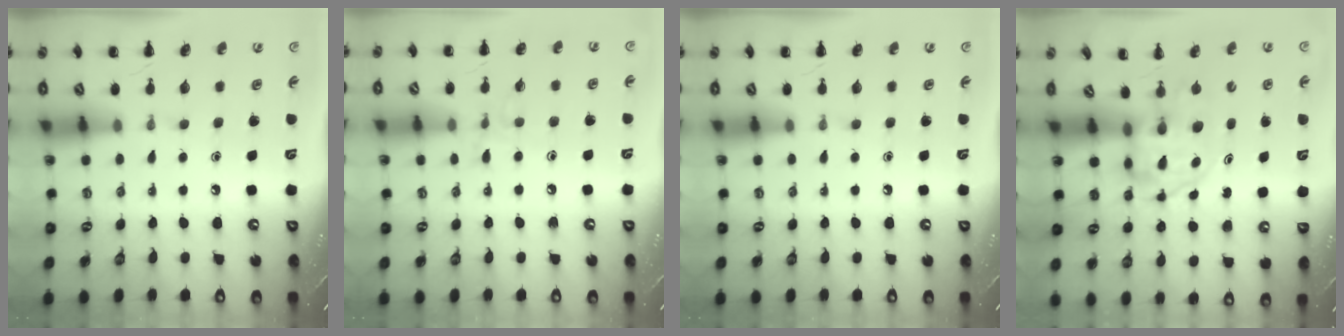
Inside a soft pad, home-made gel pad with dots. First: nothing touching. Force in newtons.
{"total": 6.7, "press": 6.6, "slide": 1.5}
{"total": 0.0}
{"total": 3.3, "press": 3.3, "slide": 0.5}